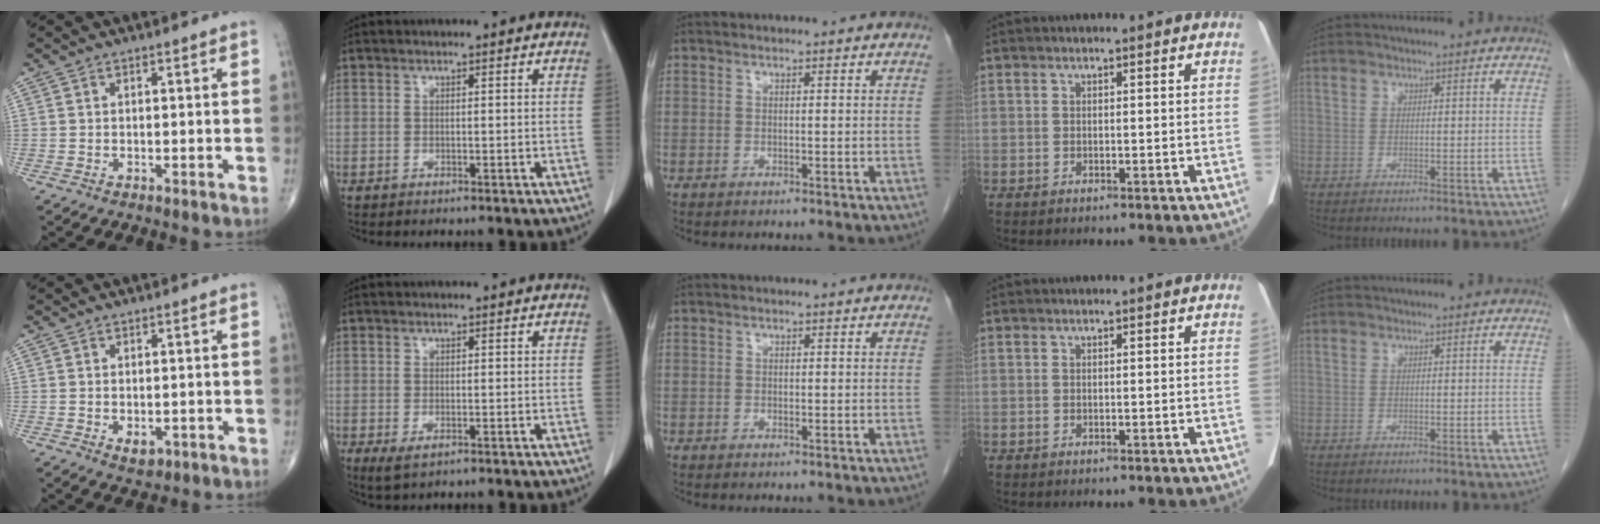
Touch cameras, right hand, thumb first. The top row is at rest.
{"thumb": {"total": 2.7, "force": [-0.8, 1.8, 1.9], "torque": [-0.018, -0.001, -0.005]}, "index": {"total": 2.0, "force": [-0.8, 1.0, 1.5], "torque": [-0.027, -0.003, -0.007]}}